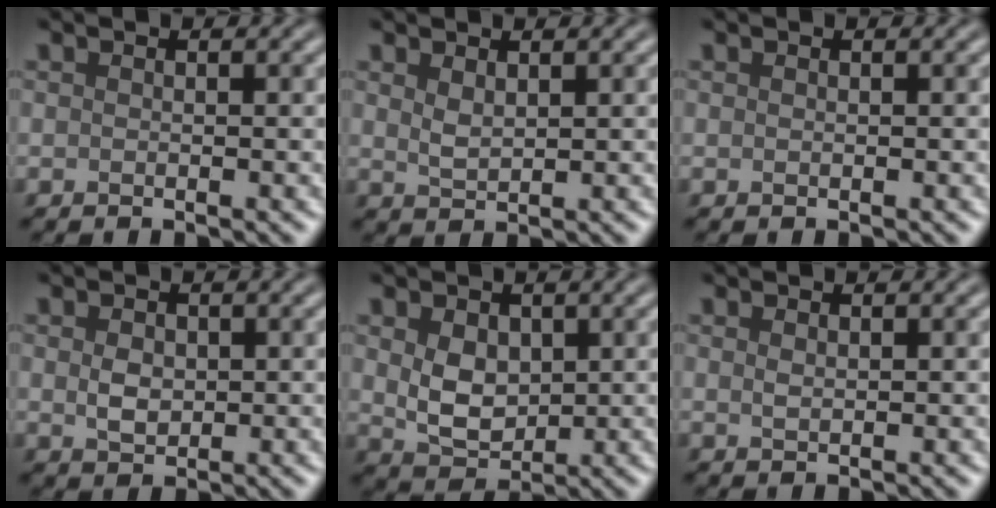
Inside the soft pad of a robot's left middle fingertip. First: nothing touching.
{"total": 1.5, "force": [0.9, 0.7, 1.0], "torque": [-0.024, -0.001, 0.023]}
{"total": 0.0}
{"total": 2.1, "force": [0.2, 1.6, 1.4], "torque": [-0.029, -0.001, 0.006]}
{"total": 3.9, "force": [0.6, 2.9, 2.6], "torque": [-0.056, -0.005, 0.015]}
{"total": 0.8, "force": [0.4, 0.4, 0.5], "torque": [-0.014, -0.001, 0.009]}